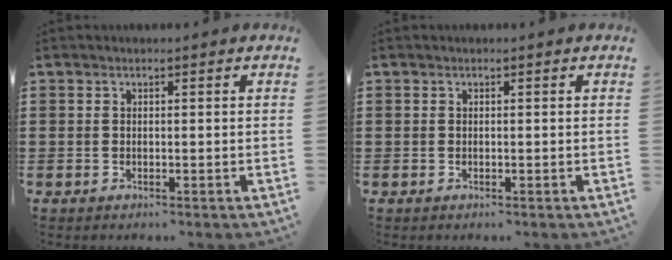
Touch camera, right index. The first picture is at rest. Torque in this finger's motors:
{"motor_torque": [-0.88, 1.26, -0.02, -0.01]}